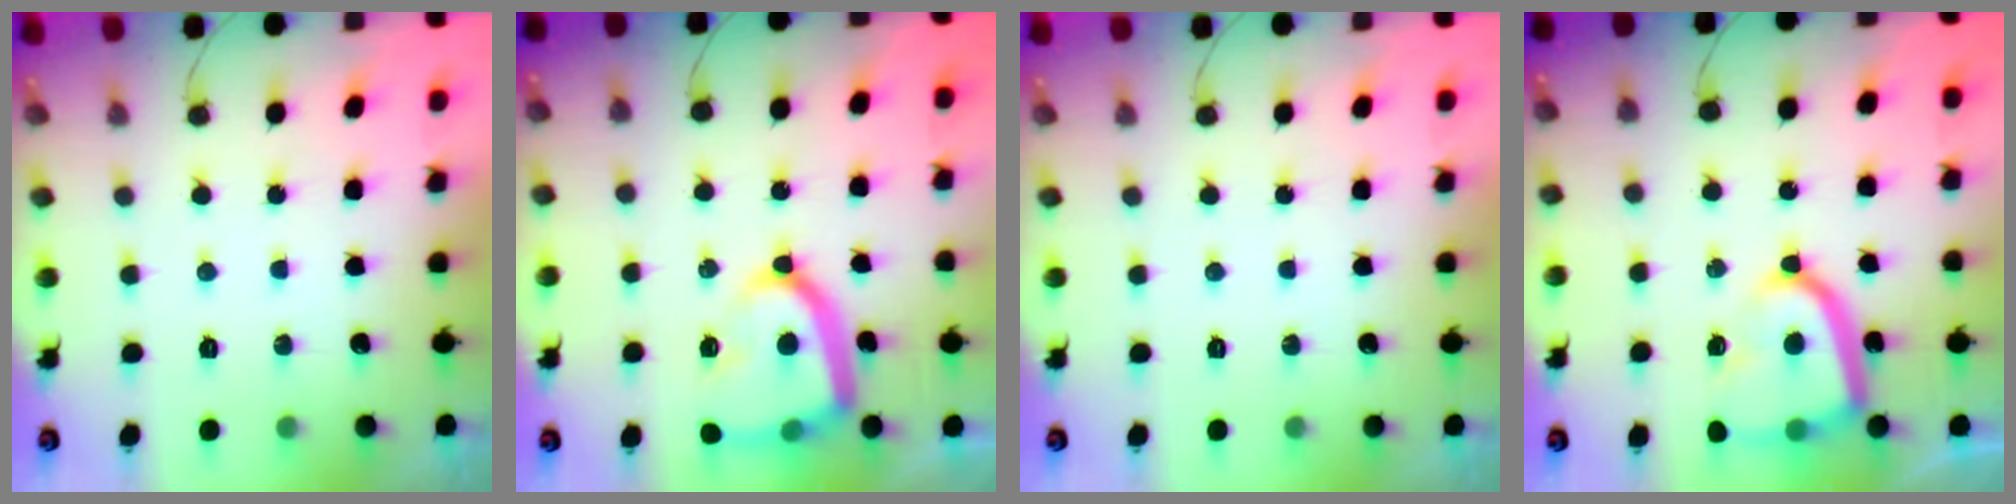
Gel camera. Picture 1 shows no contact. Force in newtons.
{"total": 16.1, "press": 16.1, "slide": 1.6}
{"total": 0.0}
{"total": 14.7, "press": 14.7, "slide": 1.2}